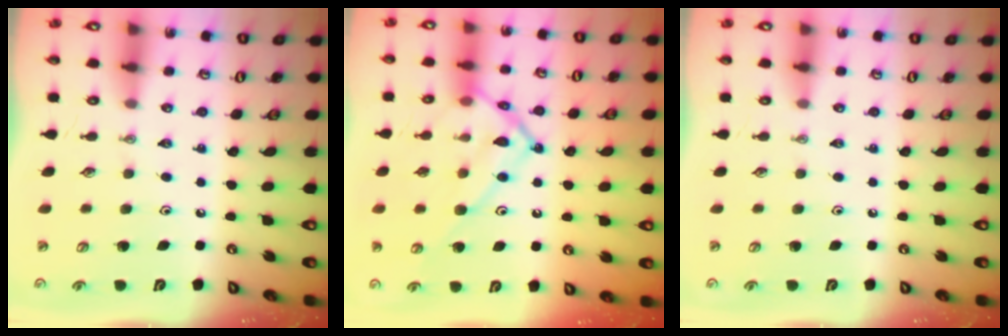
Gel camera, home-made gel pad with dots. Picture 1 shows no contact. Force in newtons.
{"total": 15.6, "press": 15.5, "slide": 1.3}
{"total": 0.0}